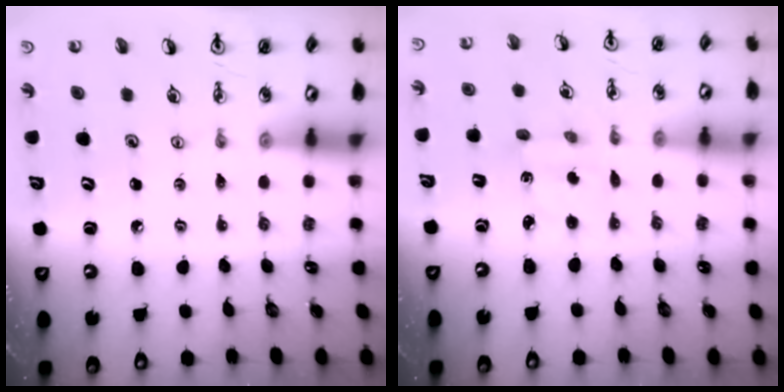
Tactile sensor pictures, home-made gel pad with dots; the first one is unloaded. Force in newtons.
{"total": 2.1, "press": 2.0, "slide": 0.6}